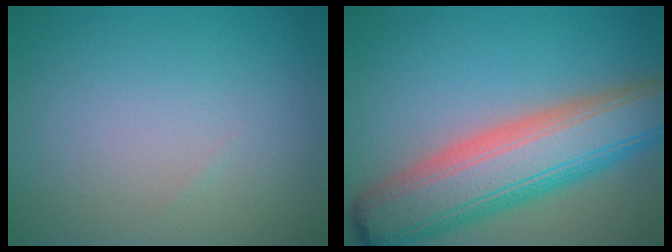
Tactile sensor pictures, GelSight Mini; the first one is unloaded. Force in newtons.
{"total": 10.2, "press": 10.2, "slide": 0.5}